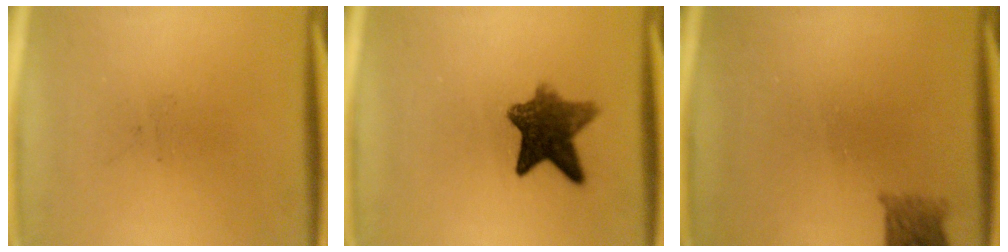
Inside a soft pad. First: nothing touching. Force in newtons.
{"total": 8.2}
{"total": 2.8}